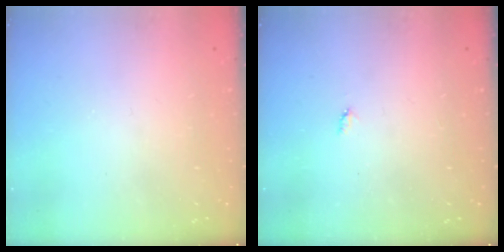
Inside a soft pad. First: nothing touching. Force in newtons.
{"total": 3.1, "press": 3.1, "slide": 0.4}